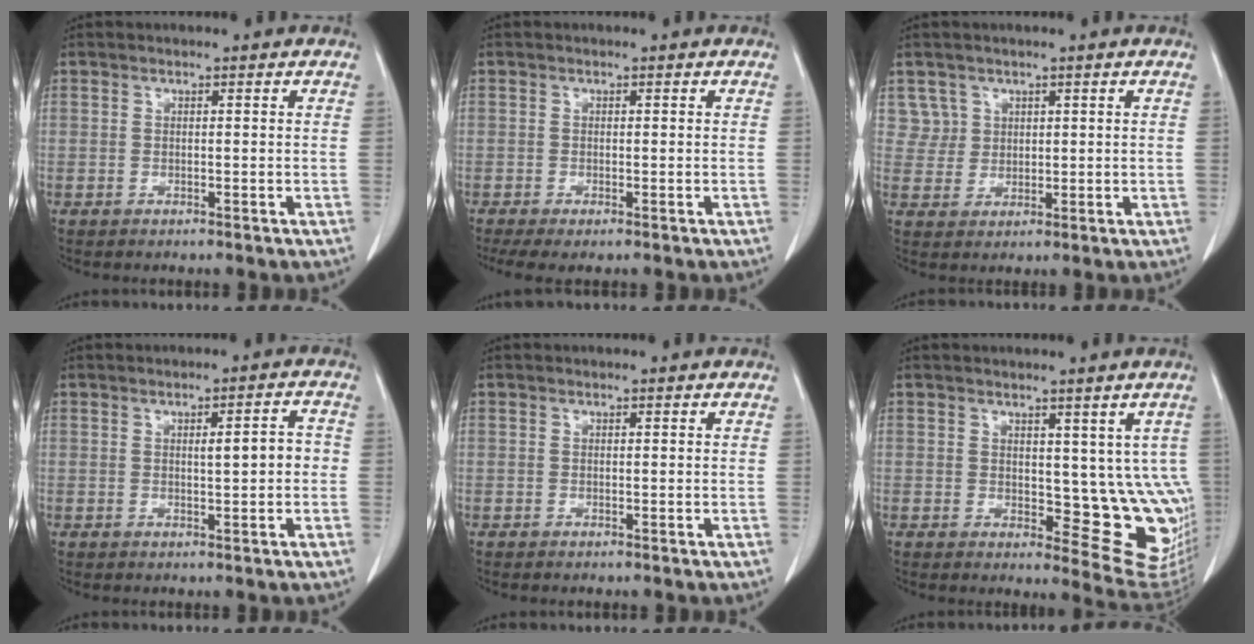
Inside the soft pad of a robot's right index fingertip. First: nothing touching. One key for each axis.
{"total": 3.4, "fx": -2.4, "fy": 0.8, "fz": 2.3, "tx": -0.044, "ty": -0.012, "tz": -0.041}
{"total": 3.7, "fx": 1.9, "fy": 3.2, "fz": -0.5, "tx": 0.025, "ty": 0.006, "tz": 0.034}
{"total": 3.6, "fx": -0.1, "fy": 0.7, "fz": 3.6, "tx": -0.055, "ty": 0.008, "tz": 0.000}
{"total": 0.0}
{"total": 10.2, "fx": 1.3, "fy": 5.0, "fz": 8.8, "tx": -0.076, "ty": -0.013, "tz": 0.025}